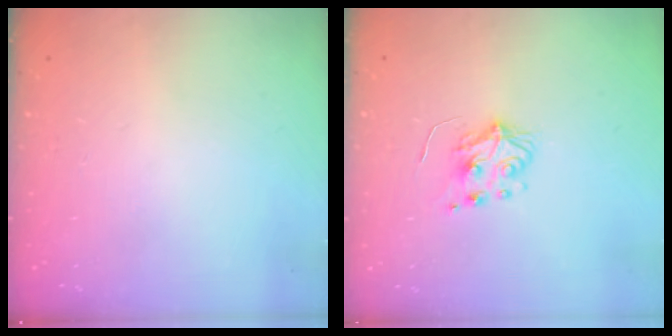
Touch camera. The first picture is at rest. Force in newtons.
{"total": 5.9, "press": 5.9, "slide": 0.6}